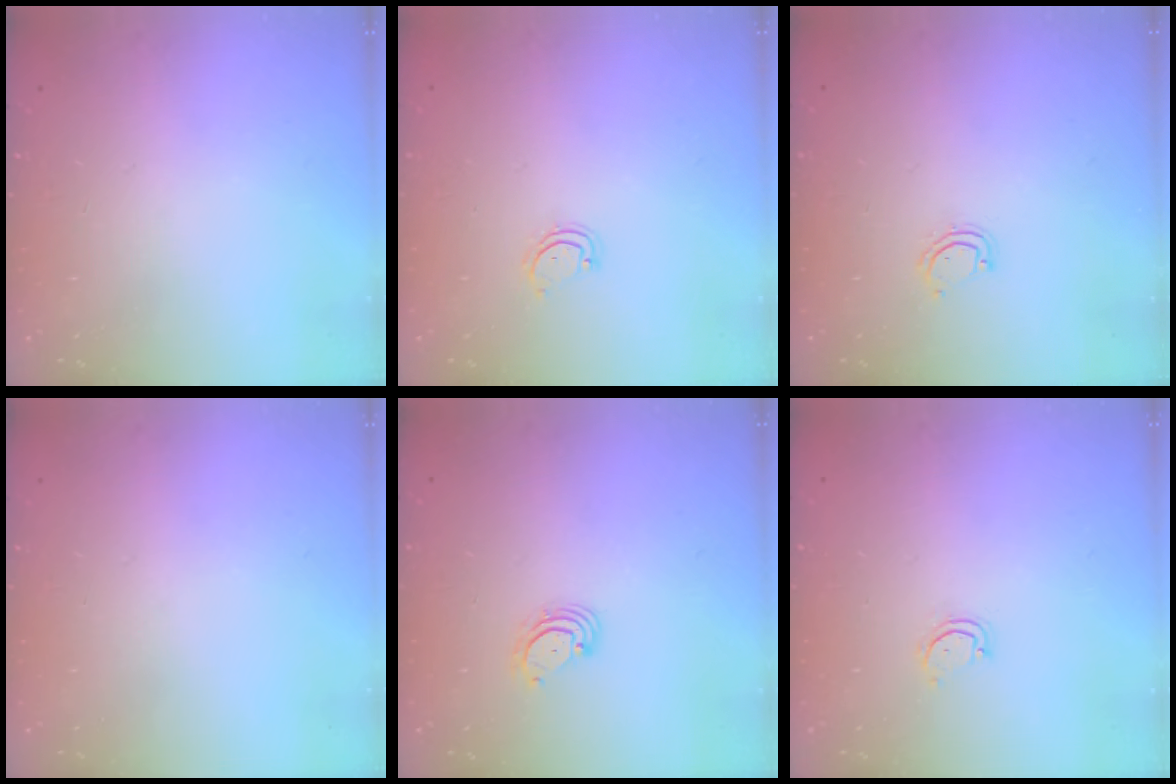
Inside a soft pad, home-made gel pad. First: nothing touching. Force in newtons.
{"total": 2.8, "press": 2.8, "slide": 0.3}
{"total": 3.8, "press": 3.8, "slide": 0.3}
{"total": 0.0}
{"total": 2.9, "press": 2.9, "slide": 0.4}
{"total": 2.9, "press": 2.9, "slide": 0.3}